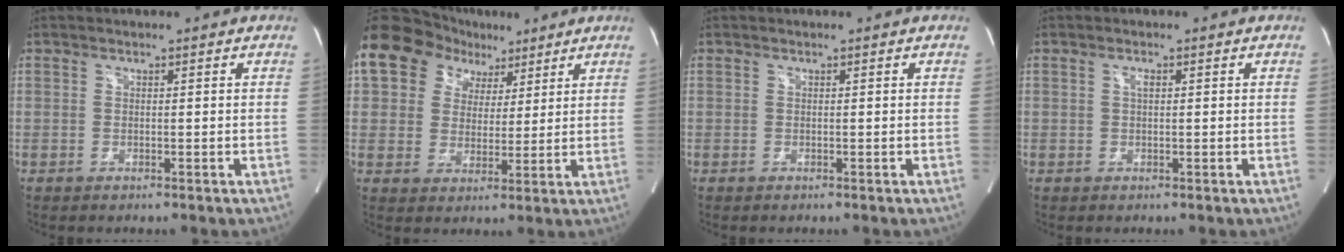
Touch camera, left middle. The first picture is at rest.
{"total": 12.4, "force": [6.4, 9.6, 4.5], "torque": [-0.075, 0.053, 0.111]}
{"total": 0.0}
{"total": 1.0, "force": [0.2, 0.5, 0.8], "torque": [-0.015, 0.000, 0.002]}